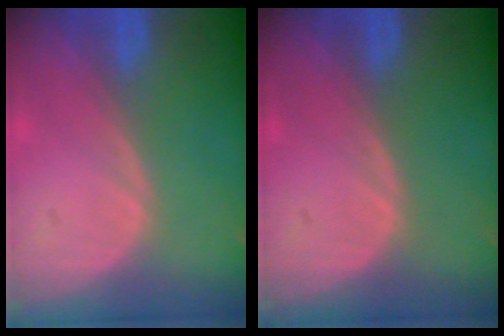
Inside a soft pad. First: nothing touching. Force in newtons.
{"total": 0.0}